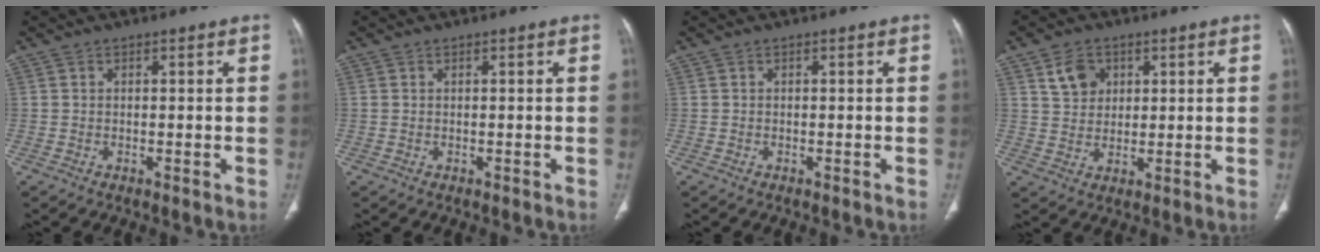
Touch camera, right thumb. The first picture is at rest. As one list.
[{"total": 0.0}, {"total": 0.0}, {"total": 6.0, "force": [2.7, 4.6, 2.7], "torque": [-0.028, -0.013, 0.053]}]